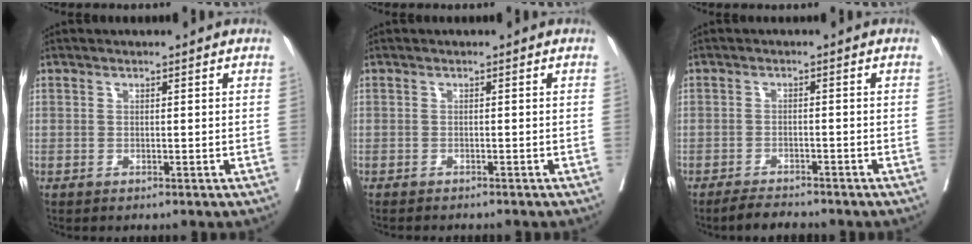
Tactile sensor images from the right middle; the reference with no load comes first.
{"total": 3.9, "force": [-3.5, 0.7, 1.6], "torque": [-0.019, -0.004, -0.042]}
{"total": 3.5, "force": [-3.3, 0.6, 1.0], "torque": [-0.021, -0.010, -0.056]}